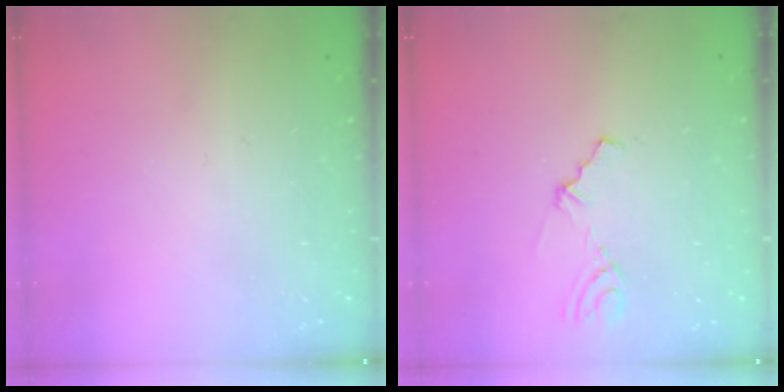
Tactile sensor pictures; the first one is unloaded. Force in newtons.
{"total": 2.9, "press": 2.8, "slide": 0.8}